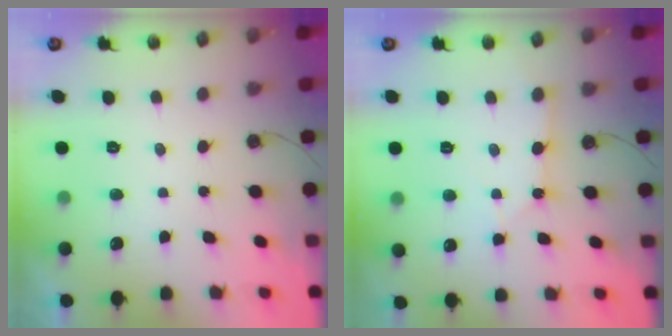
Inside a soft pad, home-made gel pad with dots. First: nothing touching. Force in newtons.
{"total": 3.6, "press": 3.6, "slide": 0.4}